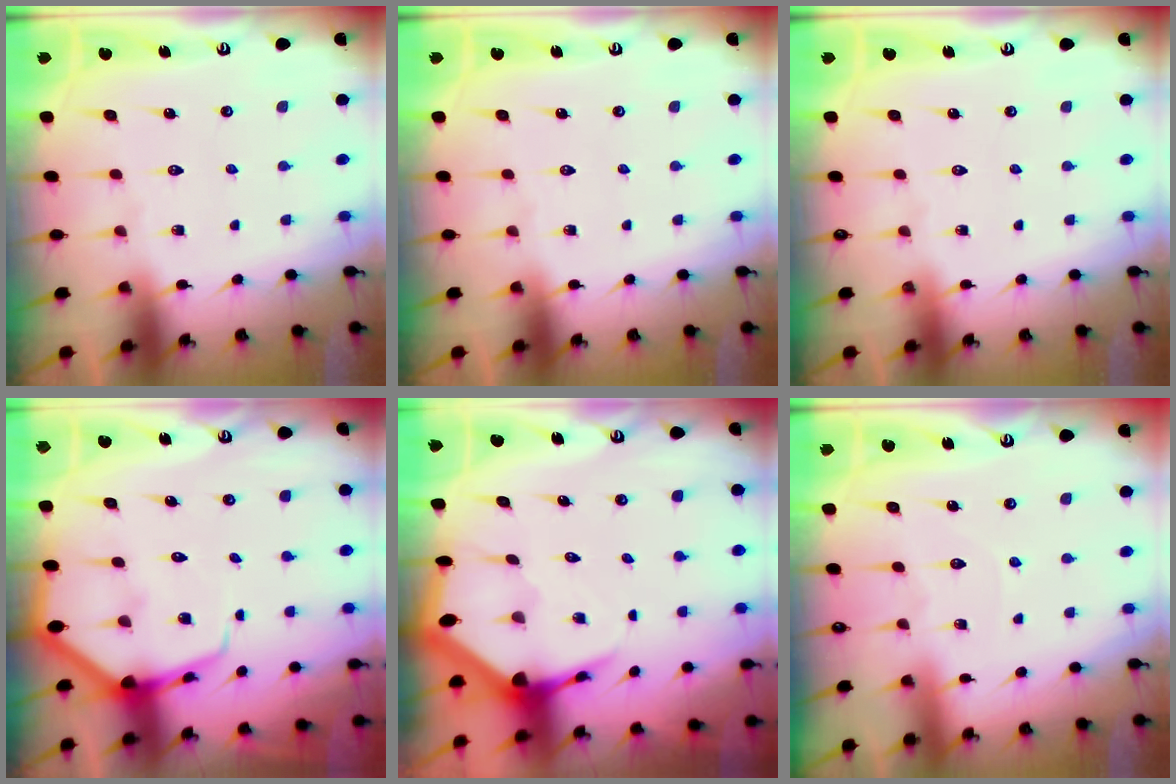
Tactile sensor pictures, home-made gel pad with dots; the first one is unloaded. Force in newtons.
{"total": 0.0}
{"total": 0.0}
{"total": 6.9, "press": 6.8, "slide": 0.7}
{"total": 4.4, "press": 4.4, "slide": 0.5}
{"total": 2.9, "press": 2.9, "slide": 0.2}